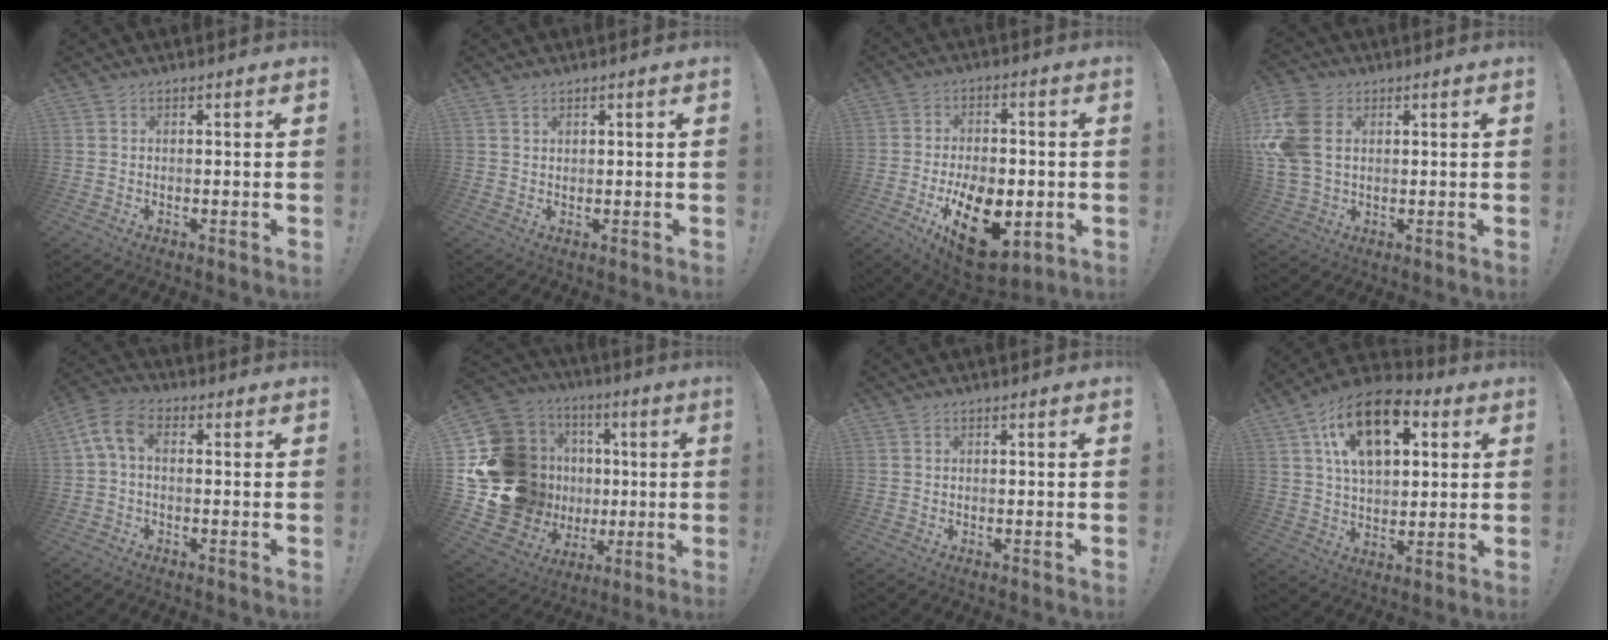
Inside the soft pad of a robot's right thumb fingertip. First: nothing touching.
{"total": 1.0, "force": [0.7, 0.5, 0.4], "torque": [0.000, -0.004, 0.013]}
{"total": 18.3, "force": [-6.5, 10.3, 13.7], "torque": [-0.199, 0.034, -0.096]}
{"total": 14.7, "force": [3.0, 10.2, 10.2], "torque": [-0.214, -0.003, 0.059]}
{"total": 7.1, "force": [1.2, 4.0, 5.7], "torque": [-0.119, 0.003, 0.028]}
{"total": 24.2, "force": [1.5, 20.5, 12.9], "torque": [-0.251, -0.030, 0.107]}
{"total": 0.0}
{"total": 18.5, "force": [7.7, 10.9, 12.9], "torque": [-0.201, -0.018, 0.137]}